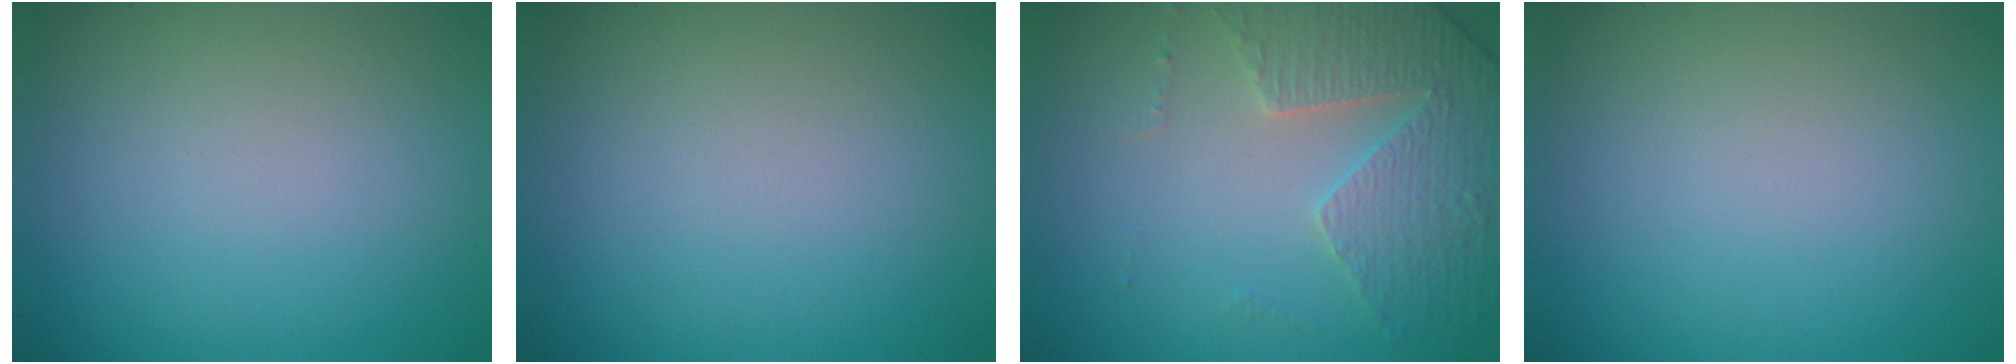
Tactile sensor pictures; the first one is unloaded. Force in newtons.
{"total": 0.0}
{"total": 4.6, "press": 3.6, "slide": 2.9}
{"total": 0.0}